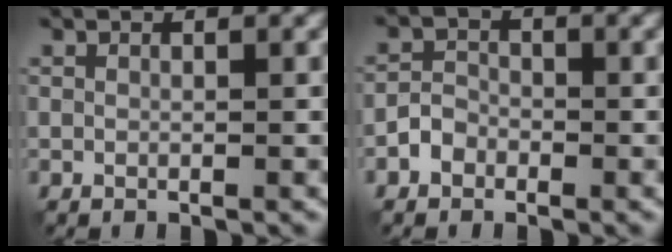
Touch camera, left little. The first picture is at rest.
{"total": 1.8, "force": [-1.1, 1.3, 0.5], "torque": [-0.004, 0.007, -0.023]}